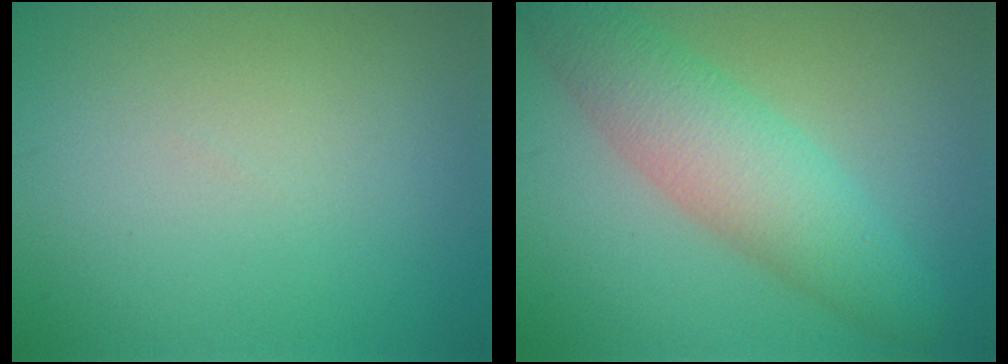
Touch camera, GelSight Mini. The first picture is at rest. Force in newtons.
{"total": 5.9, "press": 5.9, "slide": 0.0}